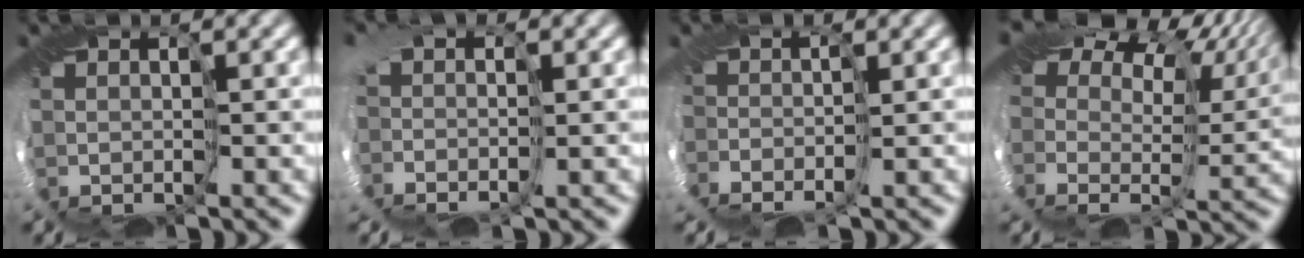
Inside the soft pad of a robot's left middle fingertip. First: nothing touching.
{"total": 2.9, "force": [-0.6, 2.0, 2.1], "torque": [-0.031, 0.003, -0.014]}
{"total": 2.4, "force": [-1.6, 1.3, 1.0], "torque": [-0.013, 0.001, -0.031]}
{"total": 13.7, "force": [7.9, 7.8, 8.1], "torque": [-0.145, 0.044, 0.127]}